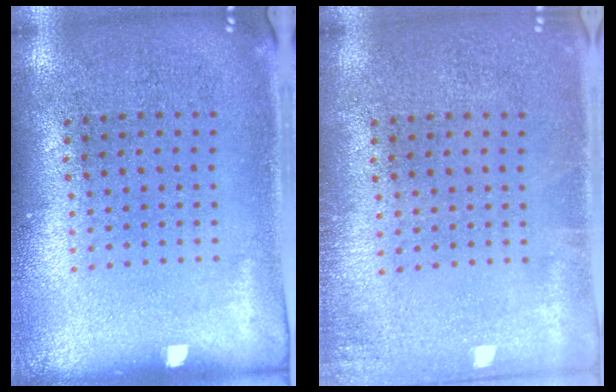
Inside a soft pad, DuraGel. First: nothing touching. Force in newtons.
{"total": 0.8, "press": 0.8, "slide": 0.1}